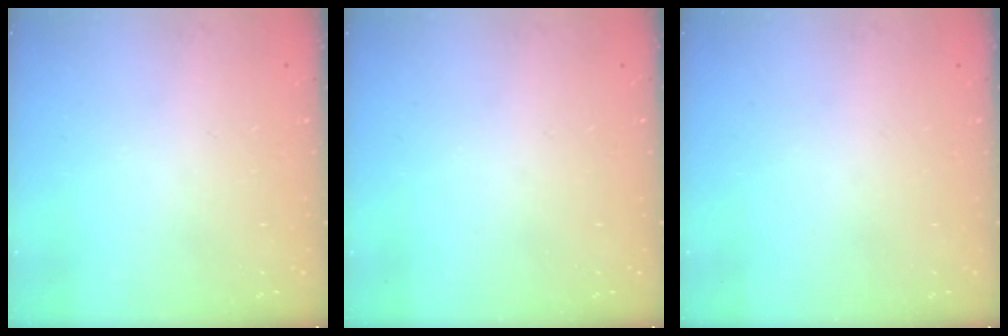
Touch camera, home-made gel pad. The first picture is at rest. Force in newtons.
{"total": 0.0}
{"total": 0.0}